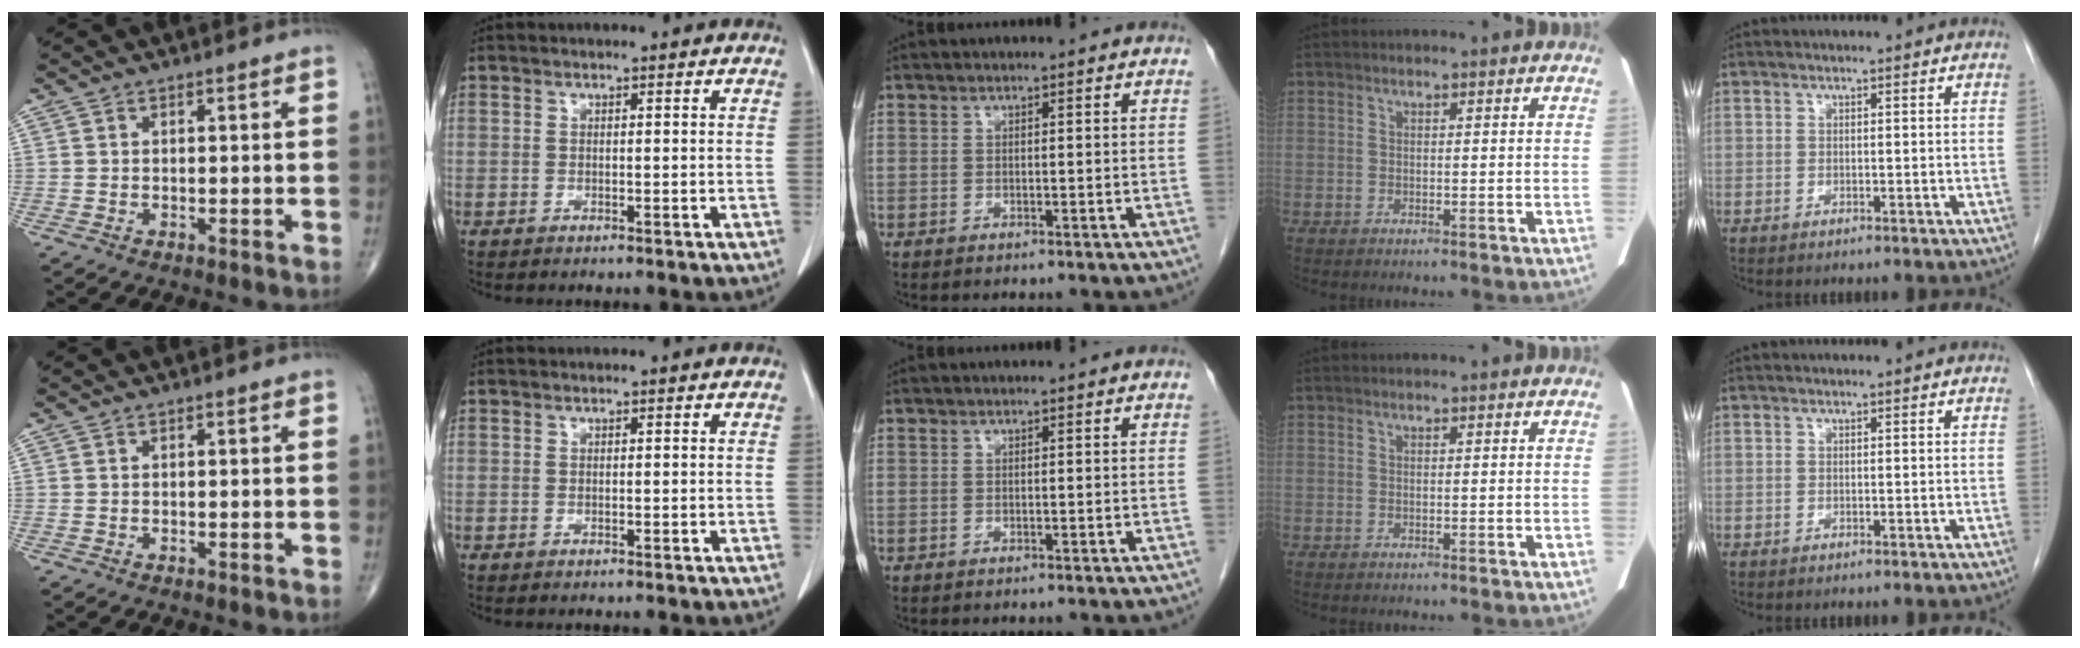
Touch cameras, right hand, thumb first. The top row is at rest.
{}